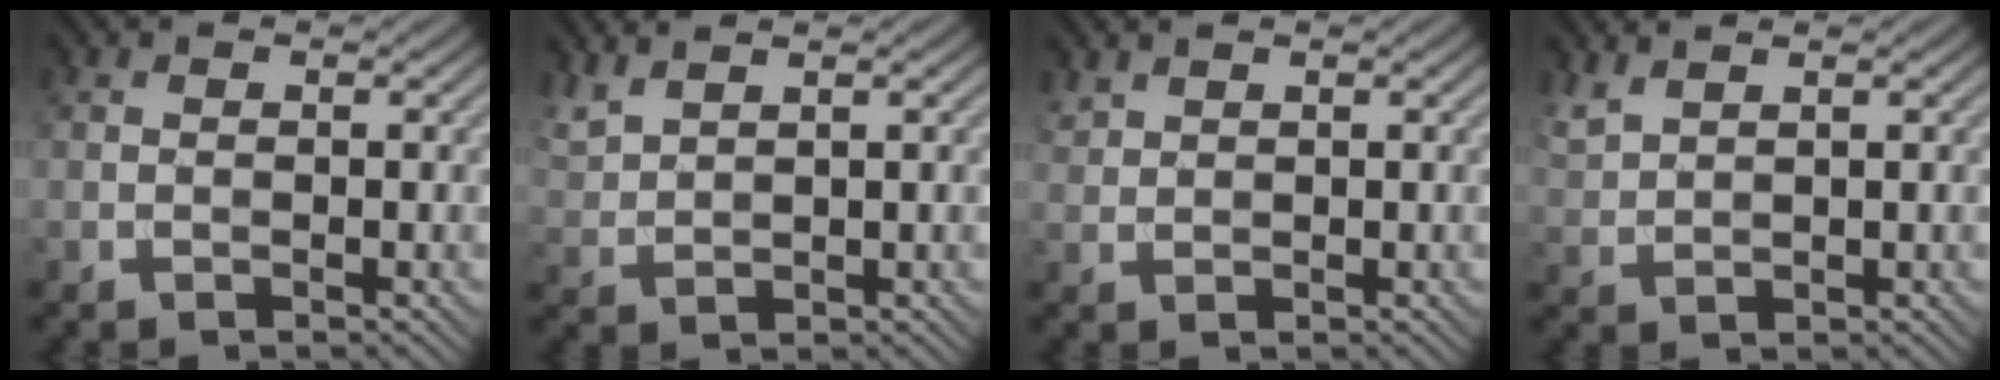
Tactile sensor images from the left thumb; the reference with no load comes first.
{"total": 3.0, "force": [2.6, 0.5, 1.4], "torque": [-0.041, 0.009, 0.062]}
{"total": 1.3, "force": [1.2, 0.3, 0.4], "torque": [-0.016, 0.003, 0.032]}
{"total": 2.6, "force": [2.2, 0.5, 1.2], "torque": [-0.035, 0.008, 0.054]}